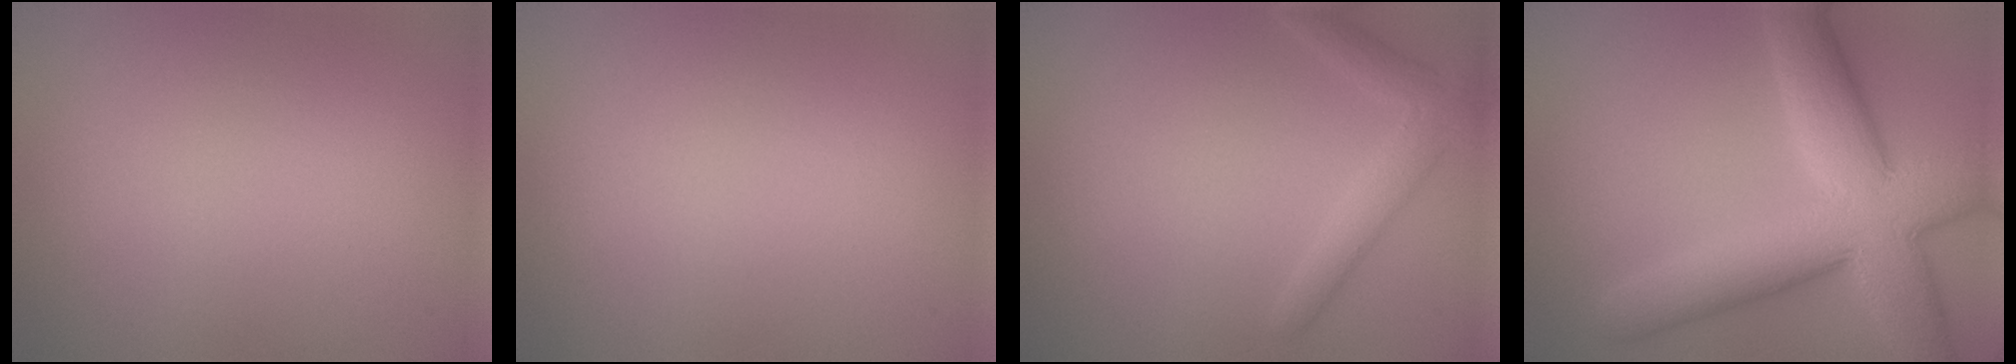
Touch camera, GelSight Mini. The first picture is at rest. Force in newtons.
{"total": 0.0}
{"total": 2.3, "press": 2.3, "slide": 0.1}
{"total": 10.1, "press": 10.1, "slide": 0.5}